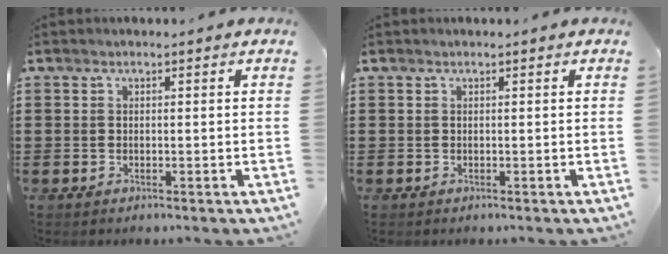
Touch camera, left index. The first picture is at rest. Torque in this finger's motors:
{"motor_torque": [0.00, 0.00, 0.00, 0.00]}